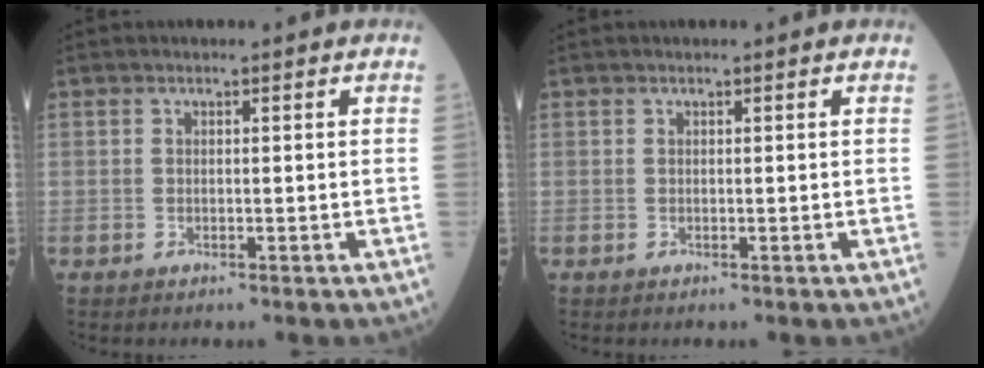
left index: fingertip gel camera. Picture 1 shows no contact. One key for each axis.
{"total": 0.0}